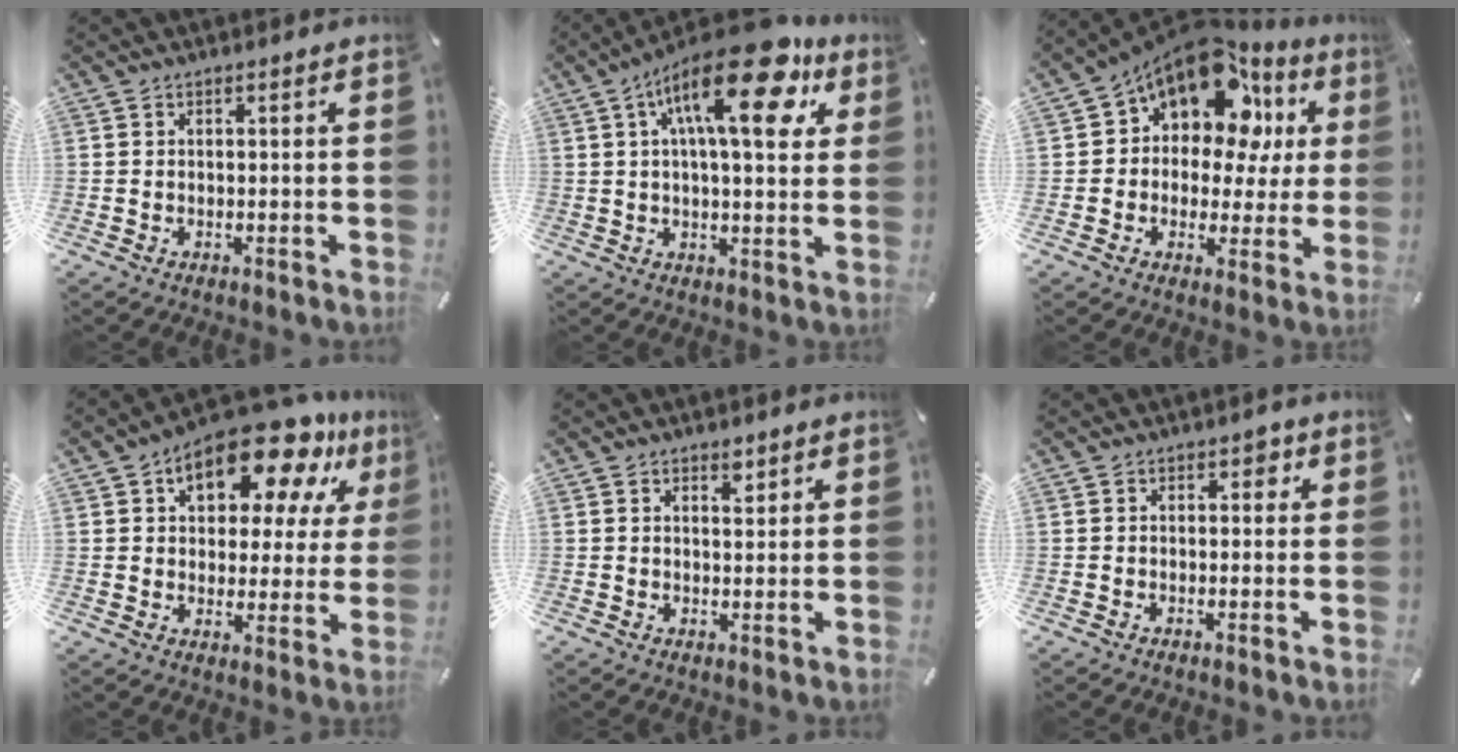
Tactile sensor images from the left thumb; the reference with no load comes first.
{"total": 20.2, "force": [9.3, 7.3, 16.3], "torque": [-0.272, -0.041, 0.141]}
{"total": 14.0, "force": [8.1, 8.7, 7.4], "torque": [-0.125, -0.061, 0.145]}
{"total": 17.7, "force": [10.7, 8.7, 11.1], "torque": [-0.167, -0.058, 0.177]}
{"total": 2.4, "force": [1.5, 1.3, 1.3], "torque": [-0.004, -0.010, 0.023]}
{"total": 1.8, "force": [0.3, 1.4, 1.1], "torque": [-0.008, 0.002, 0.000]}